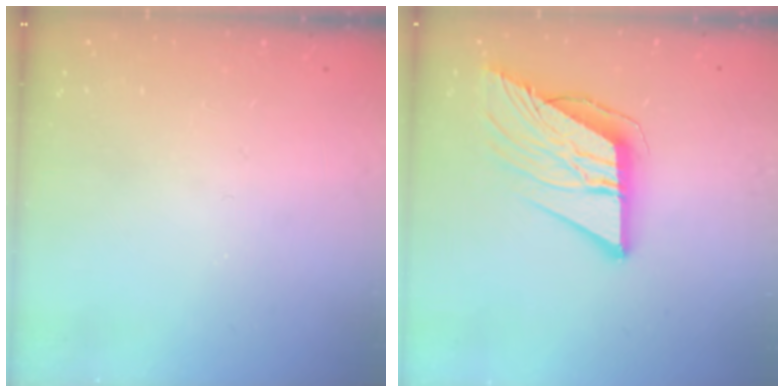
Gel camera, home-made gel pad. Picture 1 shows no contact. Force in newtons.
{"total": 11.3, "press": 11.2, "slide": 1.5}